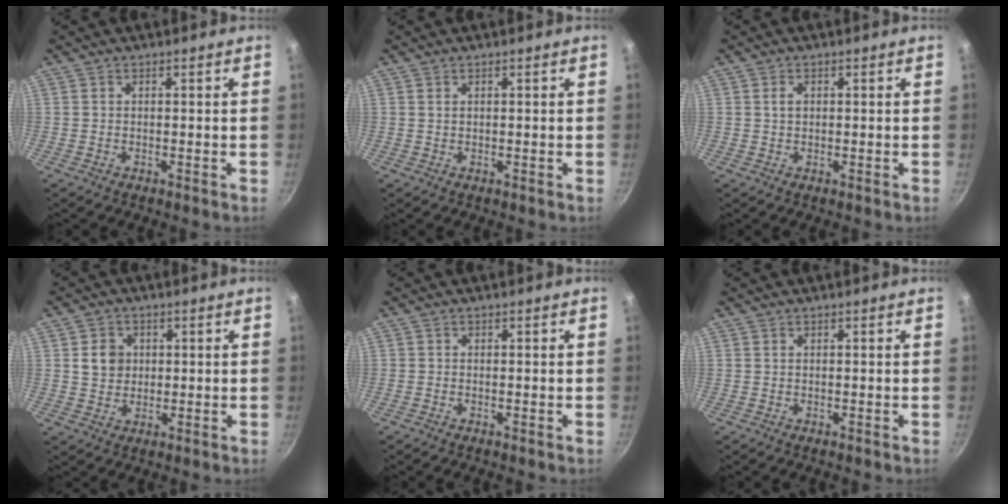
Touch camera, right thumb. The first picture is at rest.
{"total": 0.8, "force": [0.4, 0.5, 0.4], "torque": [-0.006, 0.000, 0.009]}
{"total": 1.7, "force": [0.5, 1.2, 1.1], "torque": [-0.014, 0.004, 0.008]}
{"total": 5.2, "force": [1.0, 4.5, 2.3], "torque": [-0.016, 0.002, 0.017]}
{"total": 0.0}
{"total": 0.0}